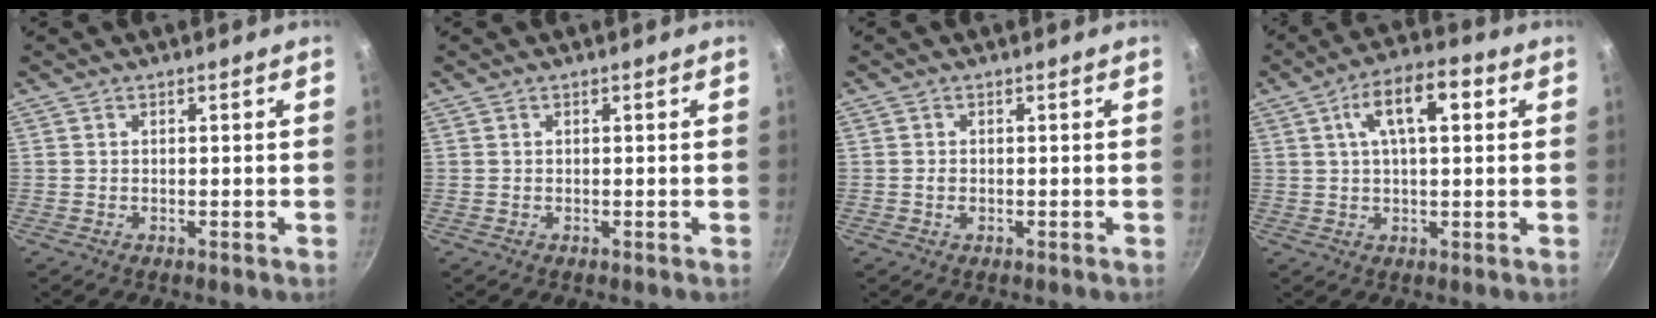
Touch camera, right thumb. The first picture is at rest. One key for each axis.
{"total": 0.0}
{"total": 1.1, "fx": -0.1, "fy": 0.9, "fz": 0.7, "tx": -0.012, "ty": 0.000, "tz": -0.003}
{"total": 10.3, "fx": 3.0, "fy": 4.5, "fz": 8.8, "tx": -0.138, "ty": 0.019, "tz": 0.044}